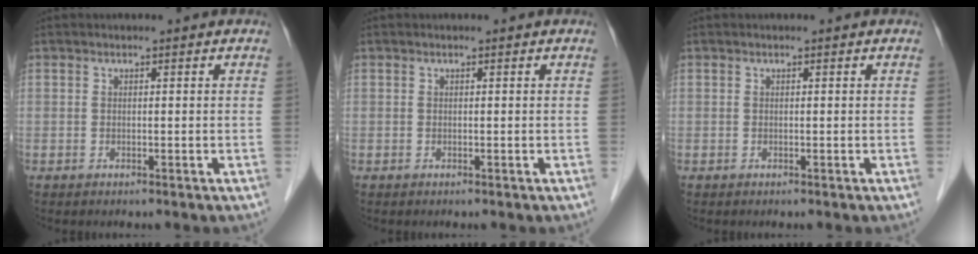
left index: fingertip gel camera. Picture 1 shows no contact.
{"total": 0.0}
{"total": 0.0}